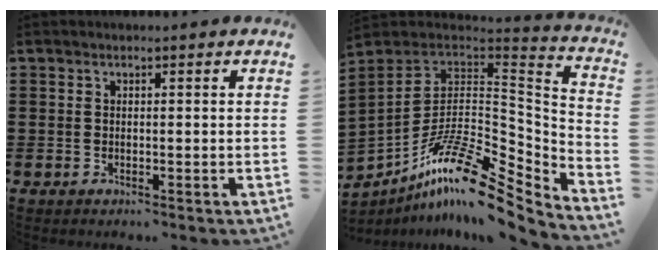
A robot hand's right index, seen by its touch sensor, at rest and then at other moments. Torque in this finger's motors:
{"motor_torque": [-0.18, -0.28, 0.38, 0.21]}